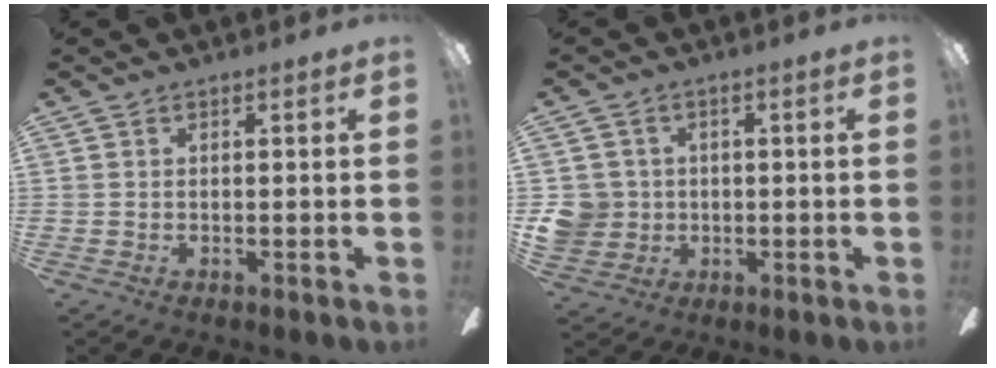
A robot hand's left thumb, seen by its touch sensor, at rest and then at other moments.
{"total": 6.6, "force": [0.3, 6.4, 1.4], "torque": [-0.047, 0.008, 0.006]}